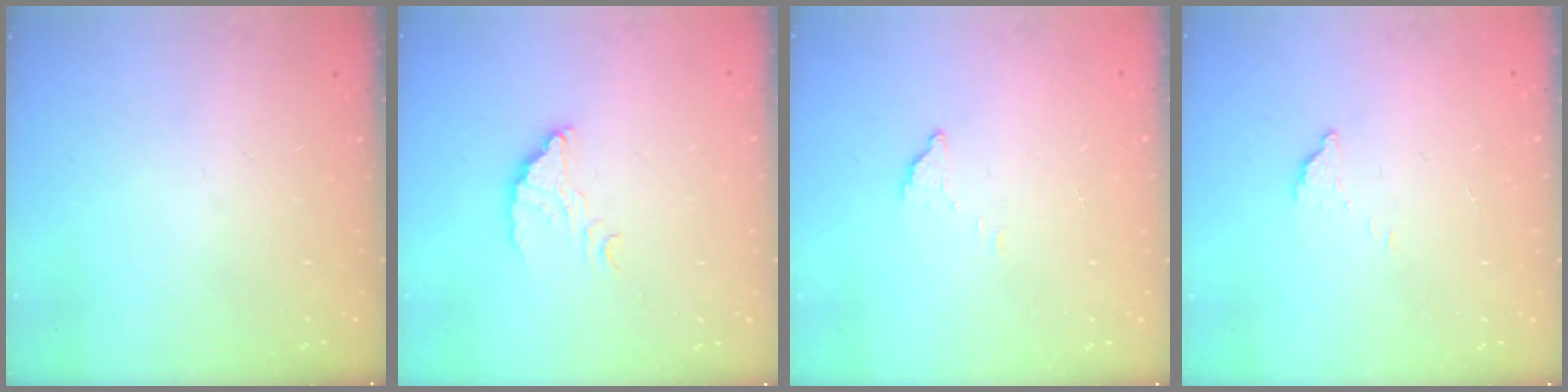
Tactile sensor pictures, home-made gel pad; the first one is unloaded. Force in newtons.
{"total": 3.5, "press": 3.5, "slide": 0.2}
{"total": 2.3, "press": 2.3, "slide": 0.1}
{"total": 2.8, "press": 2.7, "slide": 0.3}